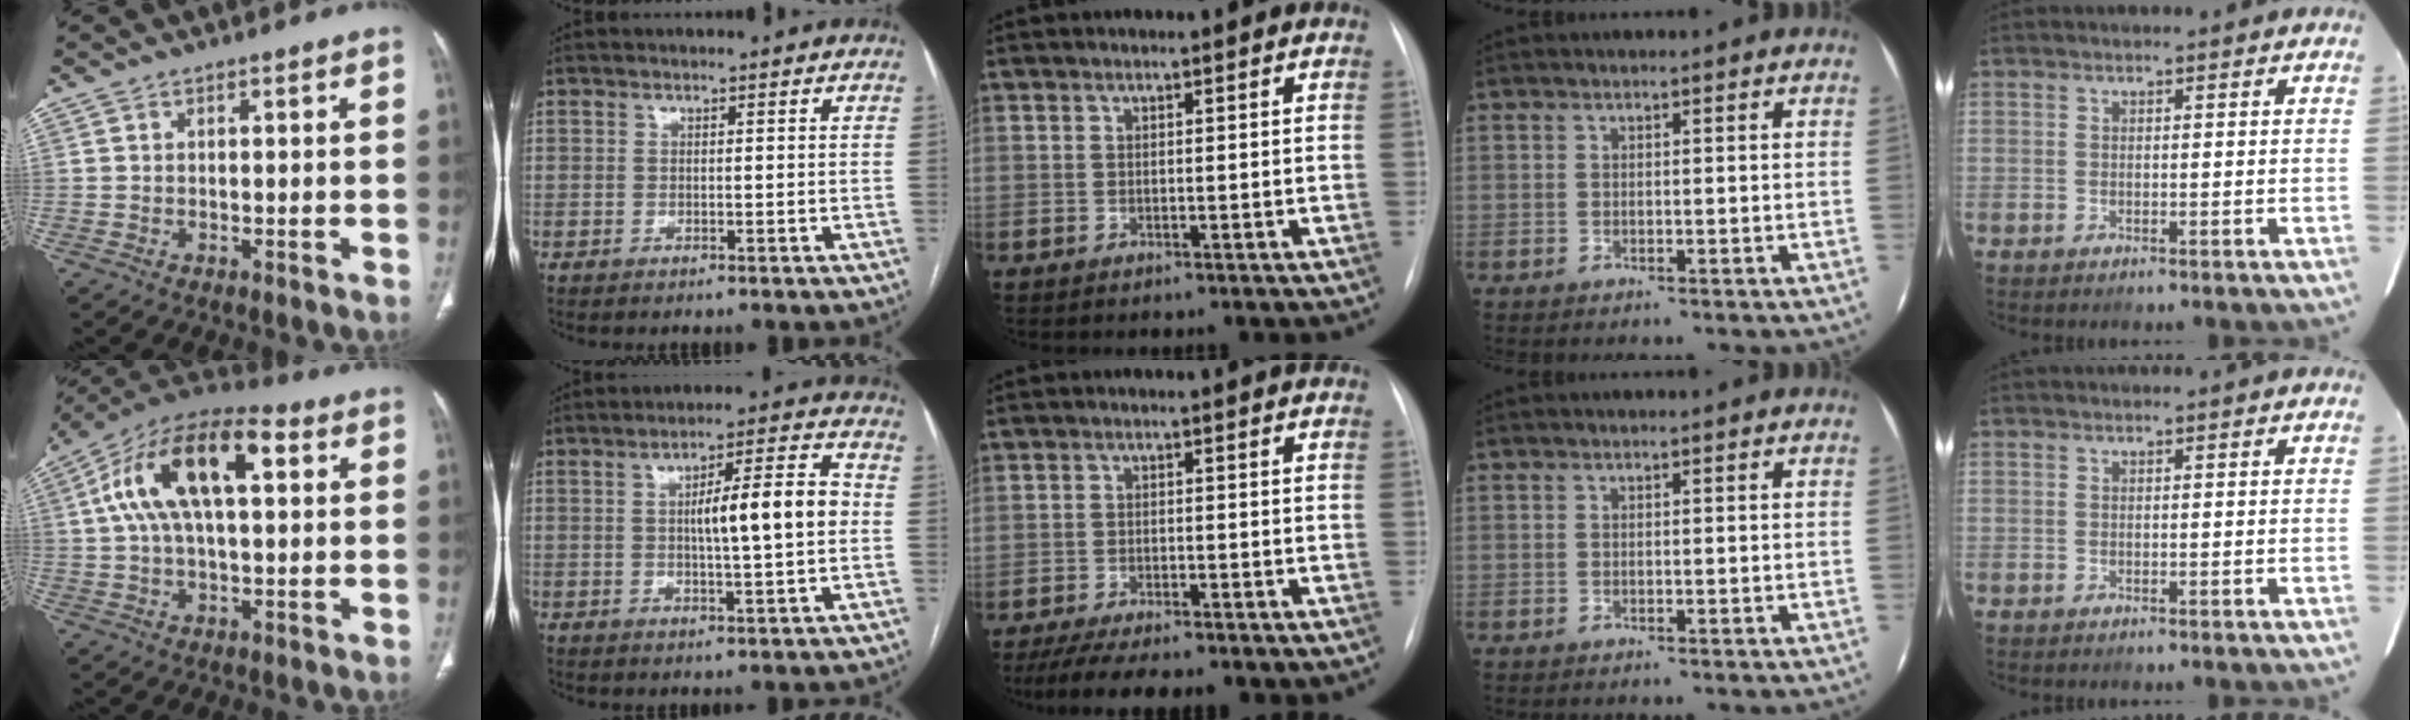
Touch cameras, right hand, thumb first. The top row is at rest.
{"thumb": {"total": 19.2, "force": [4.6, 9.2, 16.2], "torque": [-0.285, 0.033, 0.070]}, "index": {"total": 10.3, "force": [0.4, 1.2, 10.2], "torque": [-0.159, 0.020, 0.005]}, "middle": {"total": 10.8, "force": [-8.2, 3.1, 6.3], "torque": [-0.096, -0.008, -0.117]}}